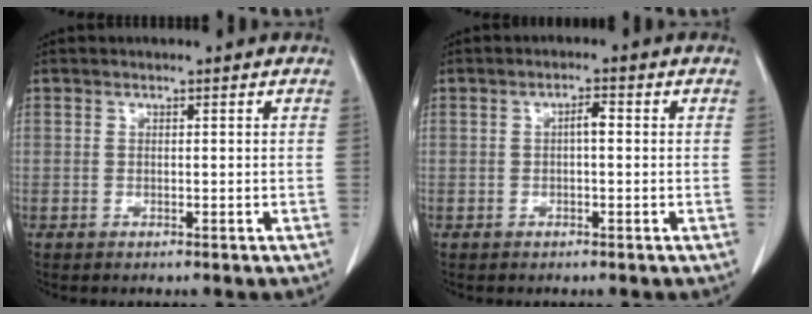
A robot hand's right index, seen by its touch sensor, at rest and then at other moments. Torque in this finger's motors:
{"motor_torque": [0.38, -0.22, 0.22, 0.05]}